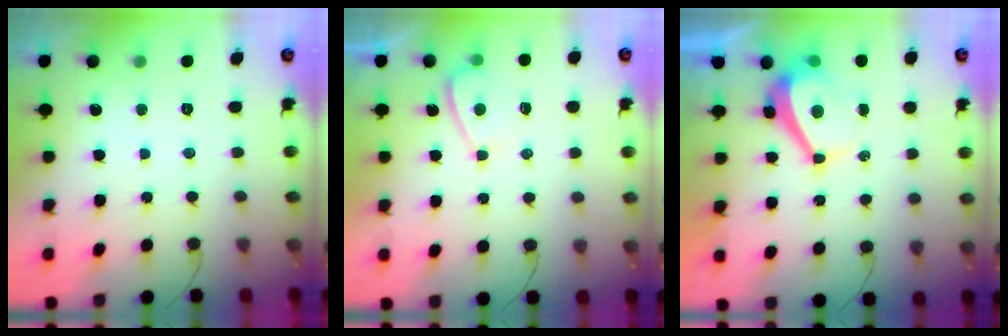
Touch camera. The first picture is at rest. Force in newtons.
{"total": 5.1, "press": 5.1, "slide": 0.6}
{"total": 4.9, "press": 4.9, "slide": 0.2}